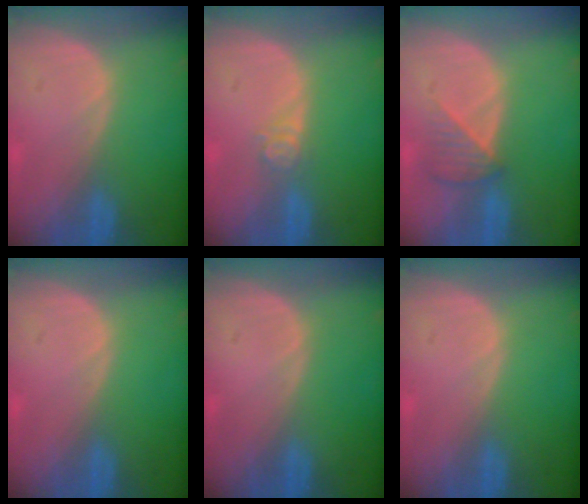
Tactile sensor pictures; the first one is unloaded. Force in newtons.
{"total": 2.7, "press": 2.2, "slide": 1.5}
{"total": 3.5, "press": 3.4, "slide": 0.9}
{"total": 0.0}
{"total": 0.0}
{"total": 0.0}